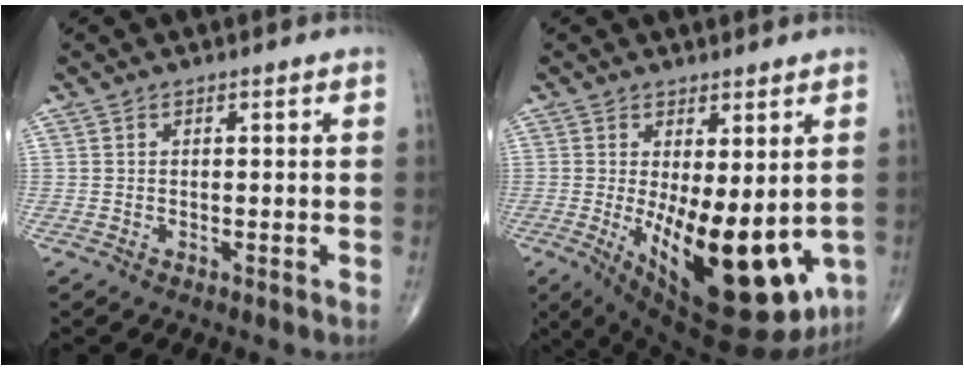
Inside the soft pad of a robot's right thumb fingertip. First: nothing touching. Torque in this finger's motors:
{"motor_torque": [1.34, 3.44, 1.28, 0.53, 0.59]}